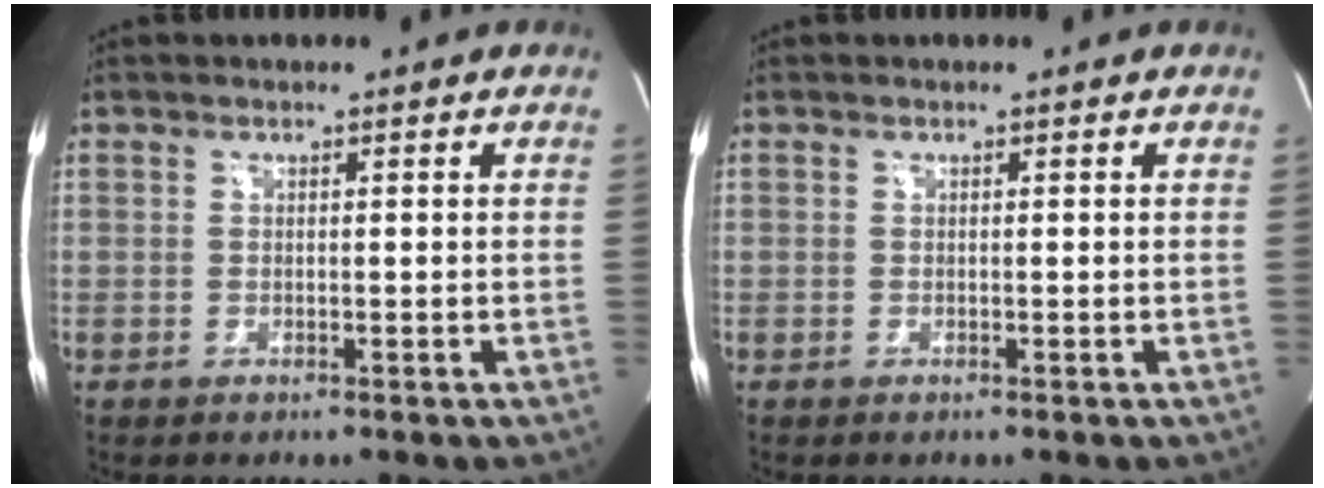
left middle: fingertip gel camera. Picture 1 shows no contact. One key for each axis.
{"total": 0.0}